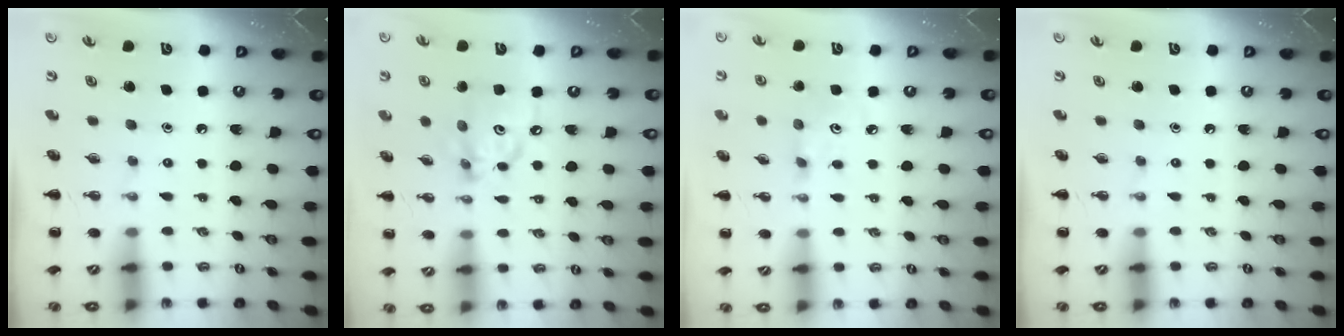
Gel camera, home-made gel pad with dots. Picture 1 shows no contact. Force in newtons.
{"total": 9.8, "press": 9.7, "slide": 1.4}
{"total": 3.1, "press": 3.0, "slide": 0.9}
{"total": 0.0}